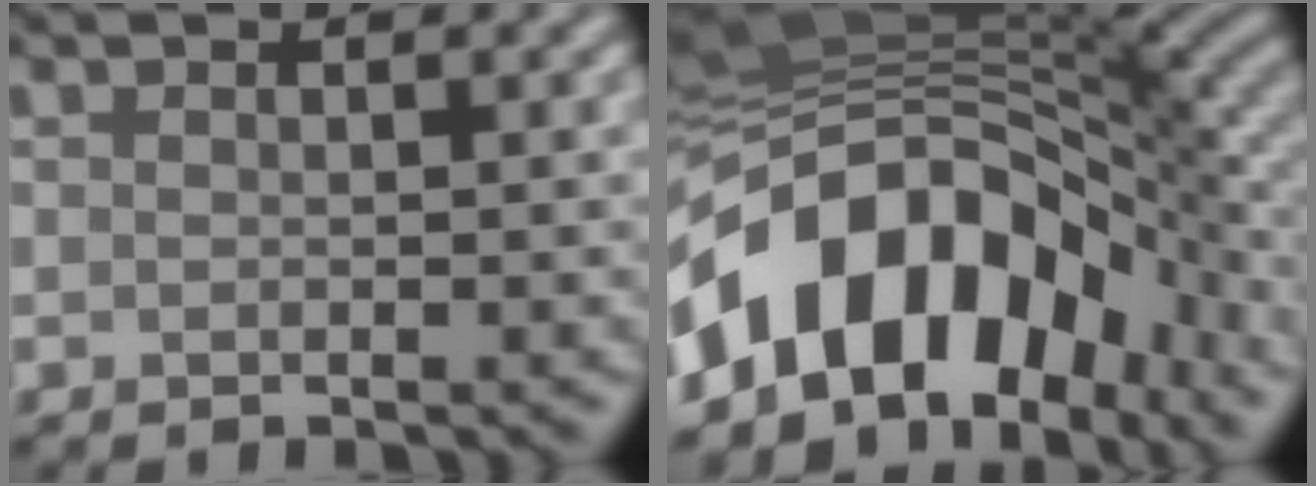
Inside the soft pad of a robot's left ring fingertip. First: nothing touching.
{"total": 13.1, "force": [-5.9, 7.8, 8.6], "torque": [-0.134, 0.024, -0.119]}